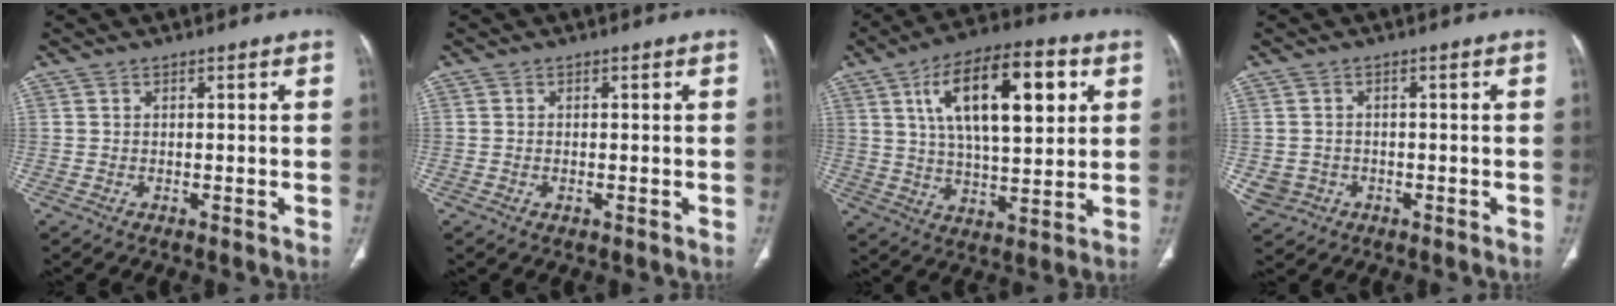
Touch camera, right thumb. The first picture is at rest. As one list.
[{"total": 0.8, "force": [-0.2, 0.5, 0.6], "torque": [-0.014, 0.003, -0.002]}, {"total": 19.8, "force": [6.6, 8.4, 16.6], "torque": [-0.251, -0.004, 0.107]}, {"total": 4.0, "force": [-1.1, 3.7, 1.1], "torque": [-0.021, 0.009, -0.012]}]